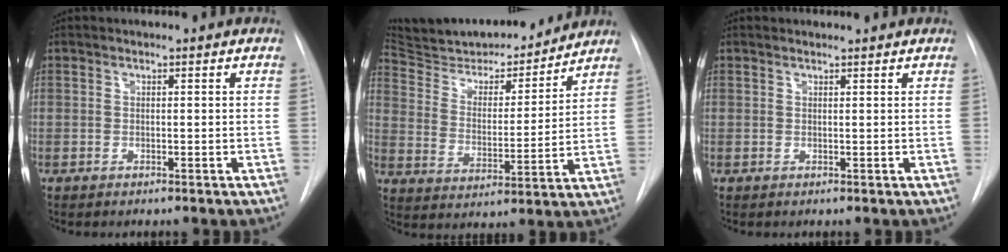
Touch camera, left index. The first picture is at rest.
{"total": 20.0, "force": [18.6, 4.7, 5.9], "torque": [-0.103, -0.004, 0.288]}
{"total": 1.4, "force": [1.4, 0.1, 0.1], "torque": [-0.009, 0.012, 0.022]}